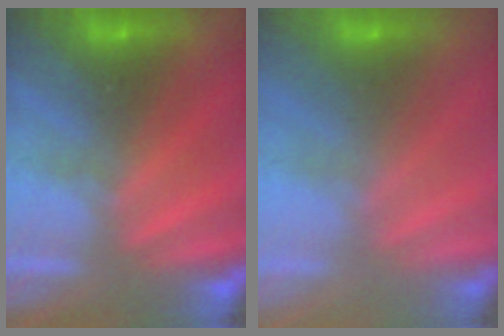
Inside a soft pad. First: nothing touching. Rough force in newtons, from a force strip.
{"total": 2.9}